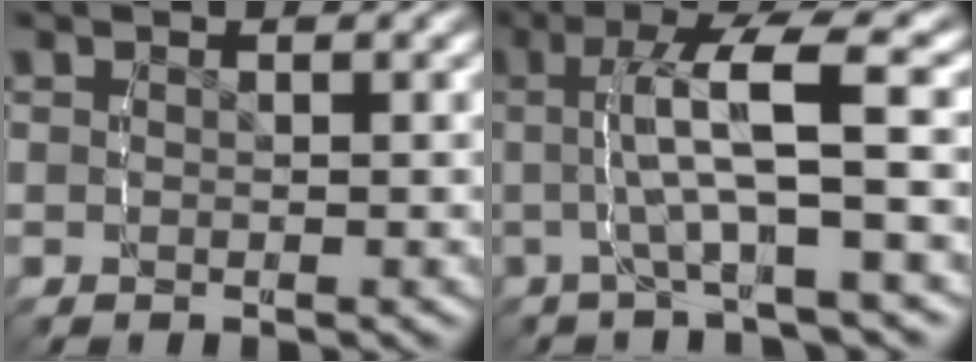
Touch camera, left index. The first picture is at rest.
{"total": 5.2, "force": [-0.4, 0.7, 5.1], "torque": [-0.101, 0.013, -0.016]}